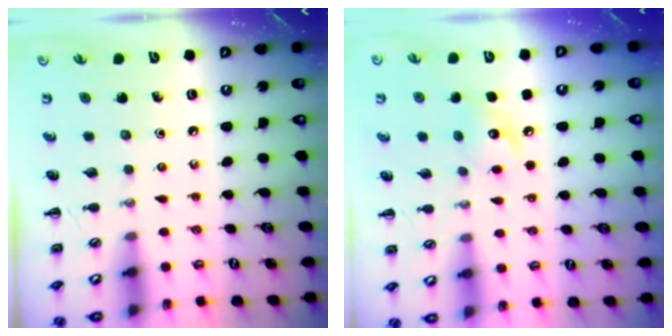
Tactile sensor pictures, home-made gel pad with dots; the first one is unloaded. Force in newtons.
{"total": 8.2, "press": 8.2, "slide": 0.5}